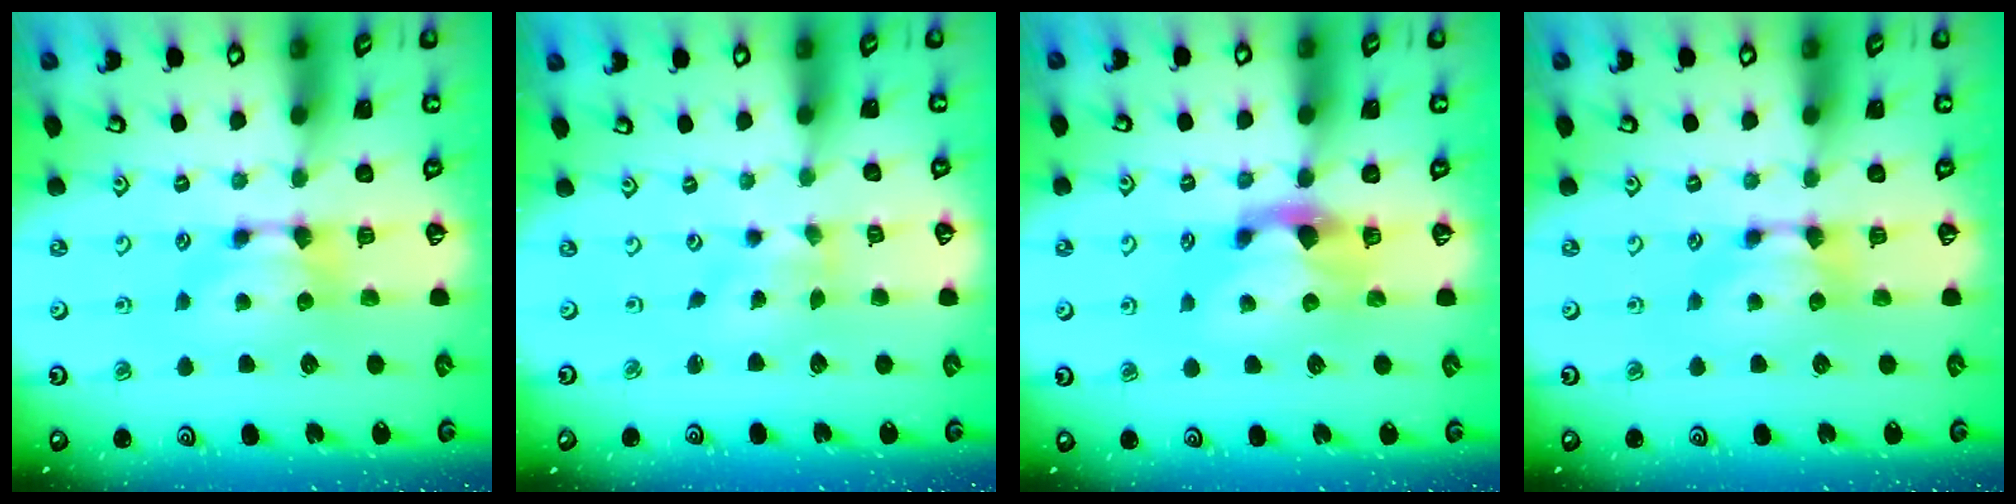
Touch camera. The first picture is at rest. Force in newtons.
{"total": 2.1, "press": 1.8, "slide": 1.1}
{"total": 2.2, "press": 1.9, "slide": 1.2}
{"total": 0.0}